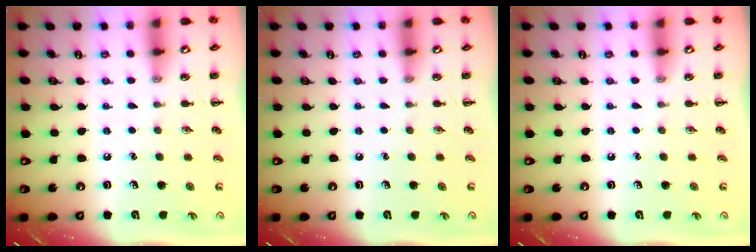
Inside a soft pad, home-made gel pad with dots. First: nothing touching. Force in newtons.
{"total": 0.0}
{"total": 0.0}